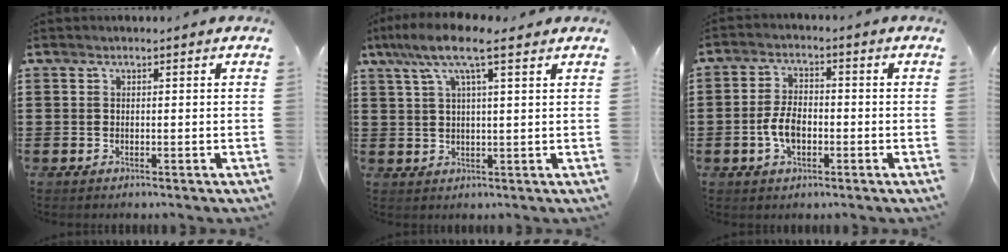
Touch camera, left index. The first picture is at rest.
{"total": 8.5, "force": [5.0, 2.0, 6.6], "torque": [-0.141, 0.003, 0.087]}
{"total": 5.4, "force": [-1.4, 2.8, 4.3], "torque": [-0.104, -0.001, -0.032]}